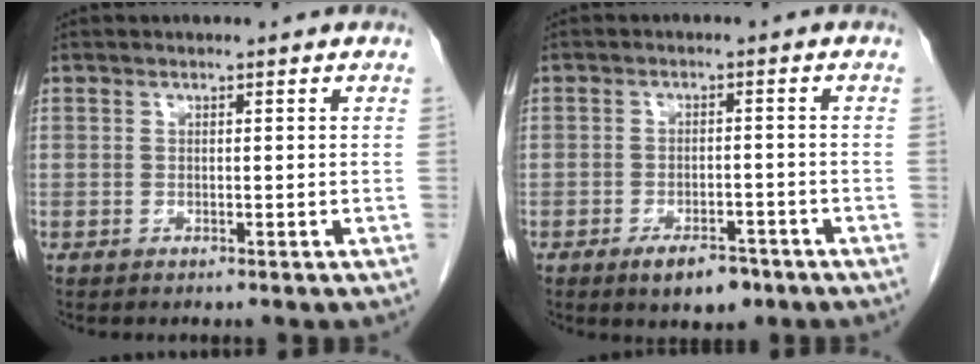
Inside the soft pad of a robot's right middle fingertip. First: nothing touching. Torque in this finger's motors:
{"motor_torque": [0.86, -0.67, 0.08, 0.04]}